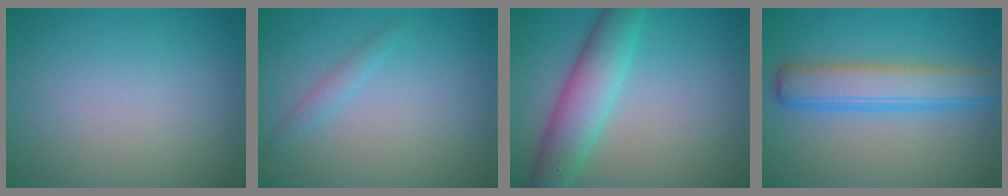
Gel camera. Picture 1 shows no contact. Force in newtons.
{"total": 1.1, "press": 1.1, "slide": 0.0}
{"total": 5.7, "press": 5.7, "slide": 0.0}
{"total": 5.6, "press": 5.6, "slide": 0.1}